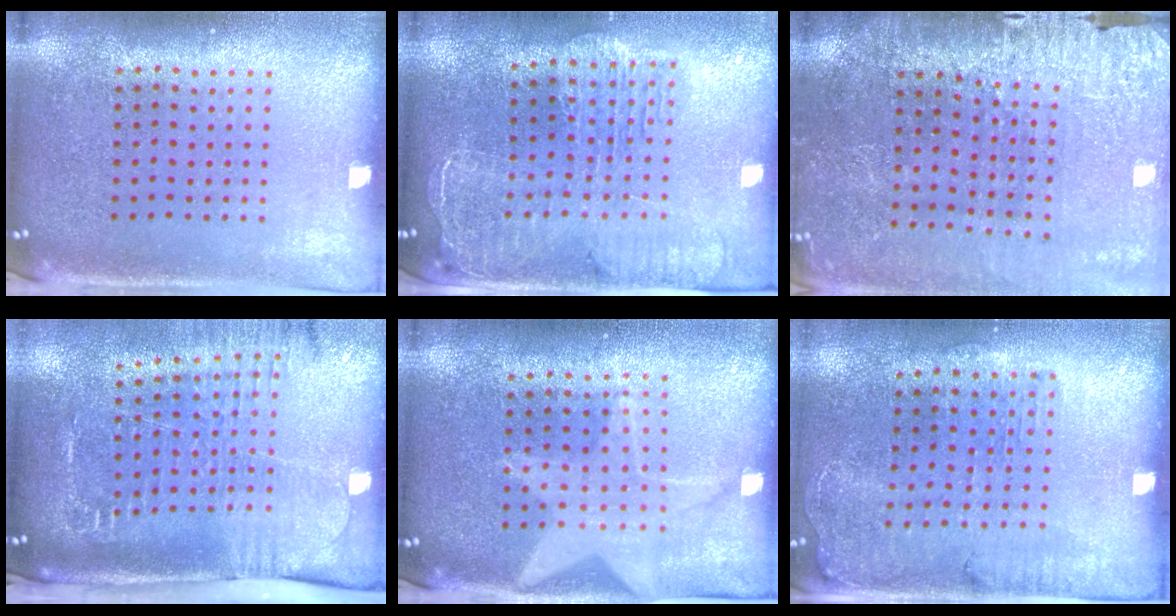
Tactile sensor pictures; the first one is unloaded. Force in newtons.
{"total": 2.5, "press": 2.2, "slide": 1.2}
{"total": 3.0, "press": 3.0, "slide": 0.1}
{"total": 2.6, "press": 2.0, "slide": 1.6}
{"total": 1.5, "press": 1.5, "slide": 0.4}
{"total": 1.3, "press": 1.2, "slide": 0.4}